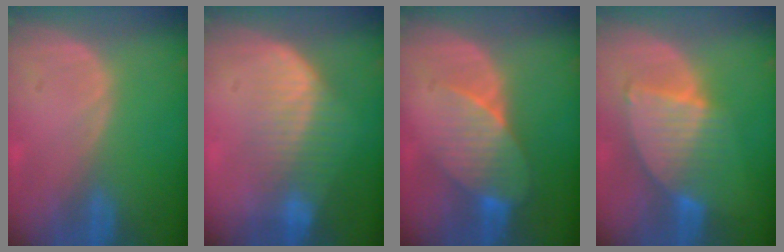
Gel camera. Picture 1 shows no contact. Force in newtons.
{"total": 7.2, "press": 6.6, "slide": 2.9}
{"total": 7.6, "press": 6.9, "slide": 3.1}
{"total": 7.3, "press": 6.8, "slide": 2.8}